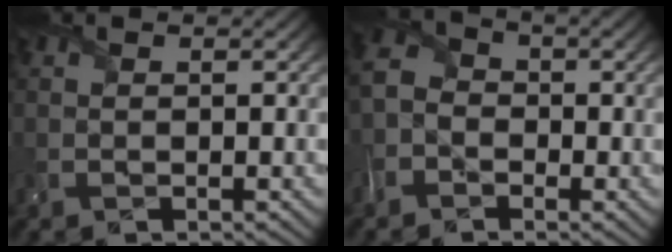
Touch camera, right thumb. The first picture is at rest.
{"total": 3.7, "force": [-2.1, 2.8, 1.4], "torque": [-0.045, -0.001, -0.056]}